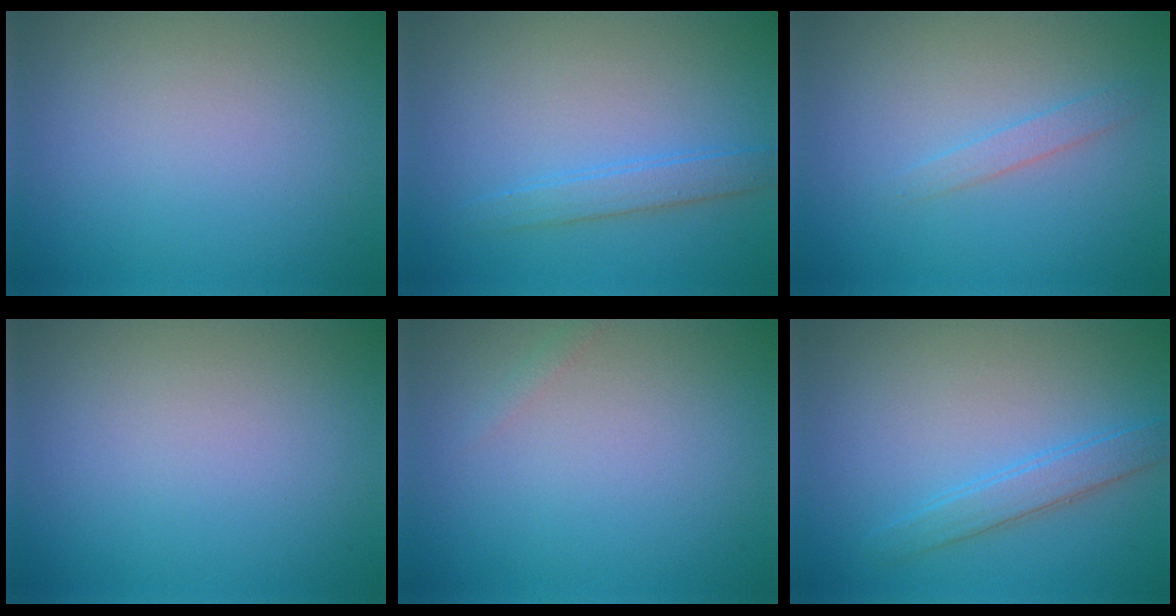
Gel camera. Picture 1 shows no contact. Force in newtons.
{"total": 2.1, "press": 2.1, "slide": 0.1}
{"total": 1.3, "press": 1.3, "slide": 0.0}
{"total": 0.0}
{"total": 0.6, "press": 0.6, "slide": 0.0}
{"total": 2.4, "press": 2.4, "slide": 0.1}